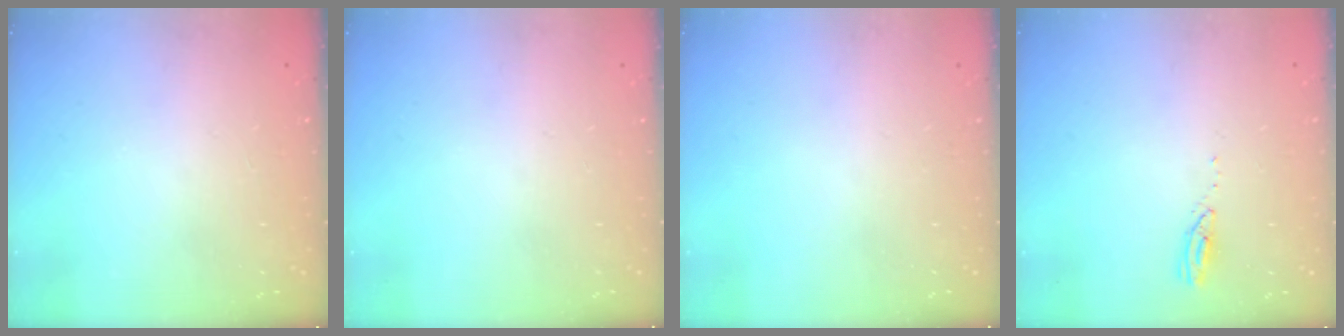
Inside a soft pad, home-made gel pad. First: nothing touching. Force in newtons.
{"total": 0.0}
{"total": 0.0}
{"total": 2.8, "press": 2.8, "slide": 0.4}